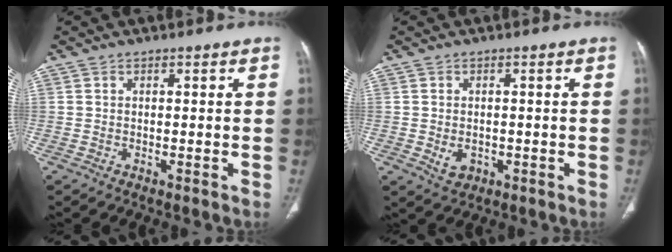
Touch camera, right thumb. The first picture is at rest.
{"total": 3.2, "force": [-0.7, 2.4, 2.0], "torque": [-0.028, 0.001, -0.002]}